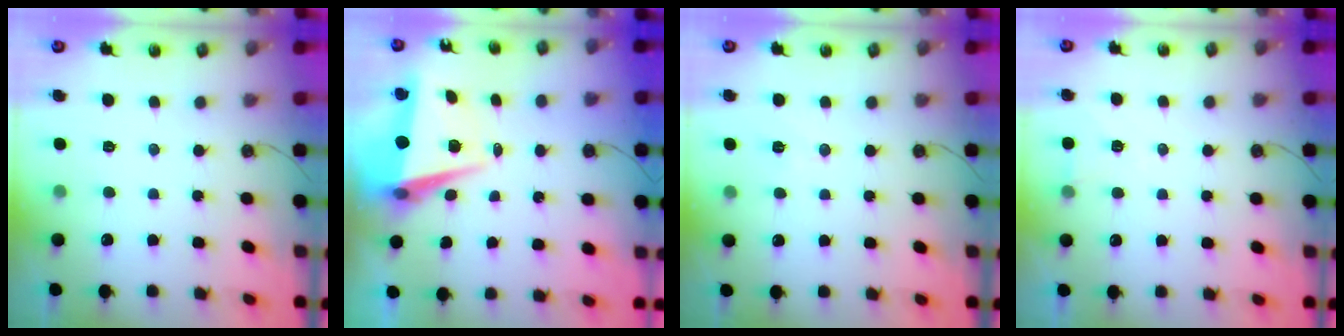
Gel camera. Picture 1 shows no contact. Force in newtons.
{"total": 7.4, "press": 6.5, "slide": 3.5}
{"total": 6.0, "press": 4.0, "slide": 4.5}
{"total": 5.0, "press": 2.7, "slide": 4.2}